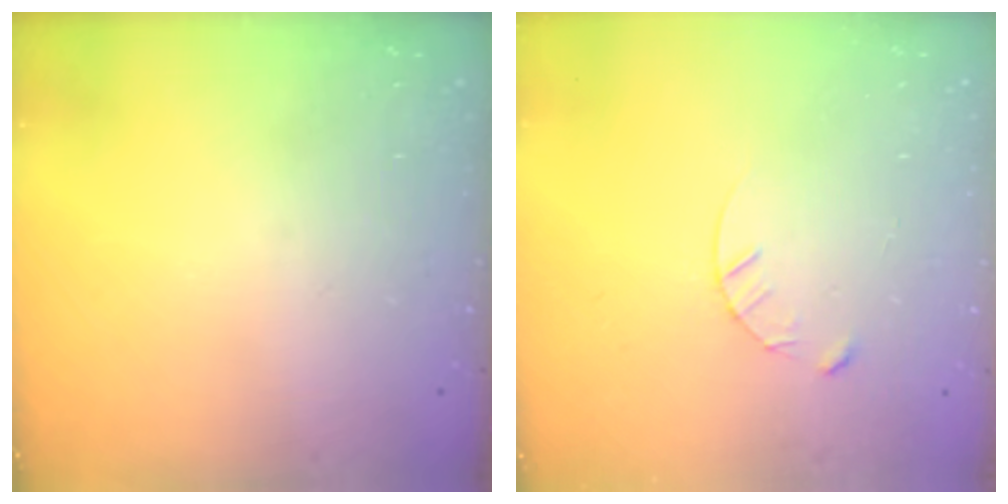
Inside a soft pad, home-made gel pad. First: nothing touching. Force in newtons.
{"total": 3.4, "press": 3.4, "slide": 0.3}